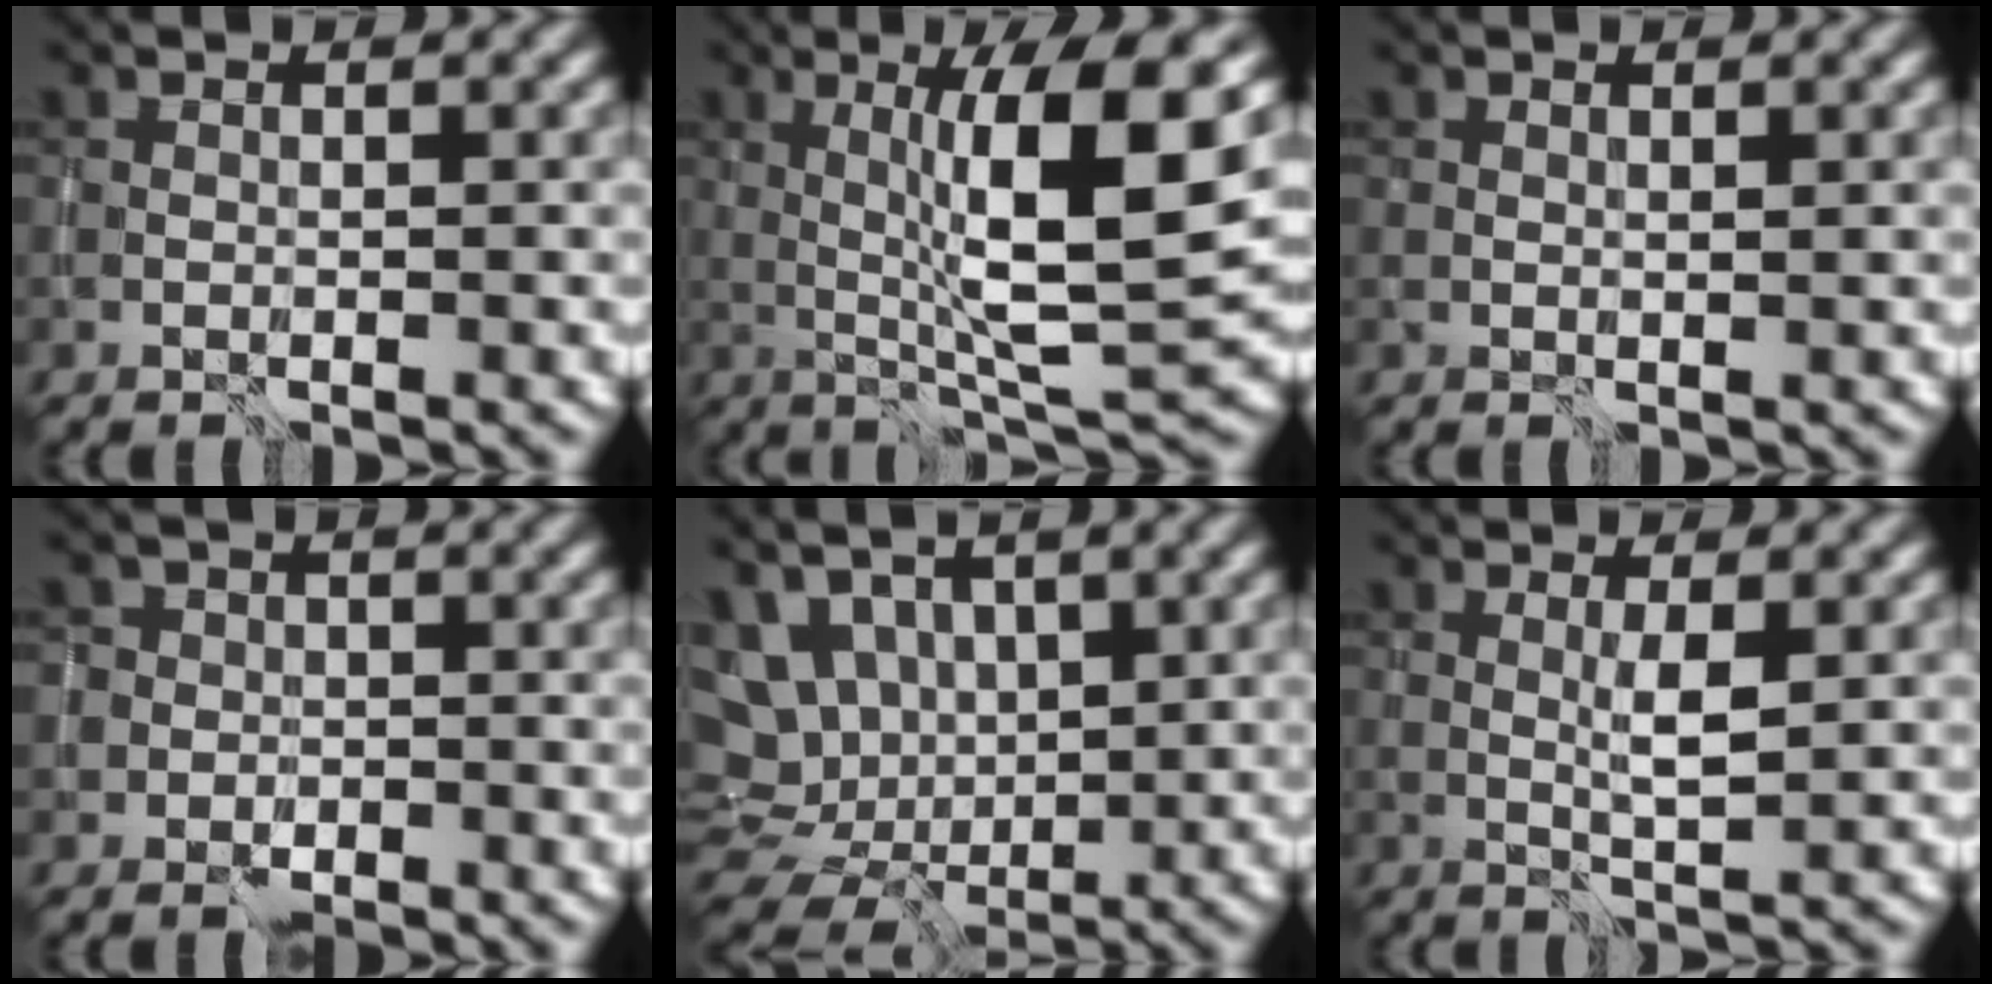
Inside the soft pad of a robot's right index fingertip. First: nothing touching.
{"total": 9.4, "force": [1.2, 1.4, 9.2], "torque": [-0.139, -0.001, 0.029]}
{"total": 0.6, "force": [0.5, 0.0, 0.2], "torque": [-0.002, -0.001, 0.011]}
{"total": 3.7, "force": [-1.1, 3.5, 0.4], "torque": [0.016, 0.012, -0.050]}
{"total": 8.4, "force": [4.0, 5.7, 4.6], "torque": [-0.096, 0.015, 0.081]}
{"total": 1.9, "force": [0.4, 0.2, 1.8], "torque": [-0.033, -0.005, 0.009]}